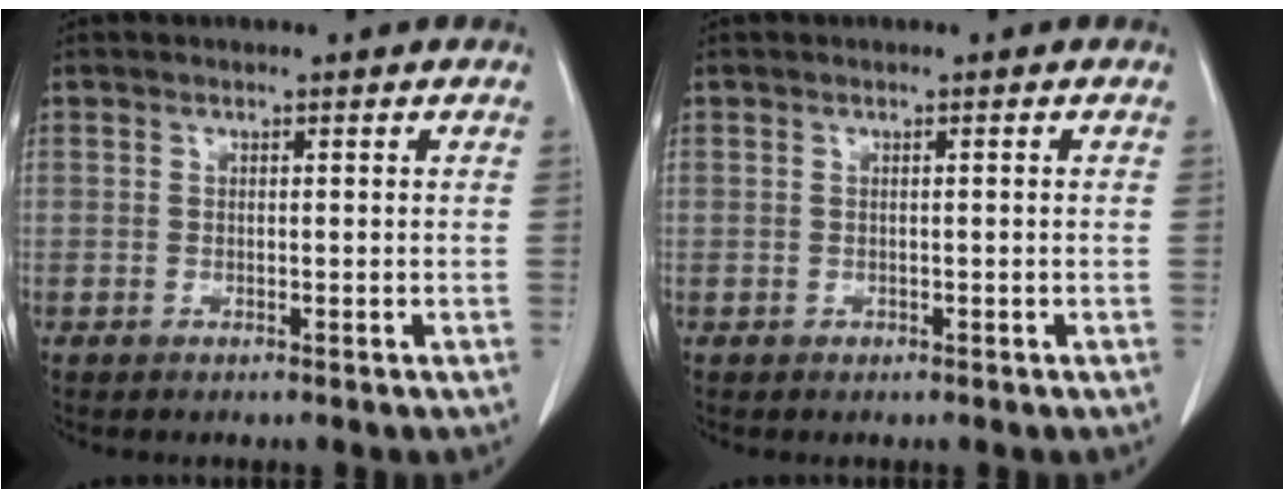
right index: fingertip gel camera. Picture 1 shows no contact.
{"total": 0.0}